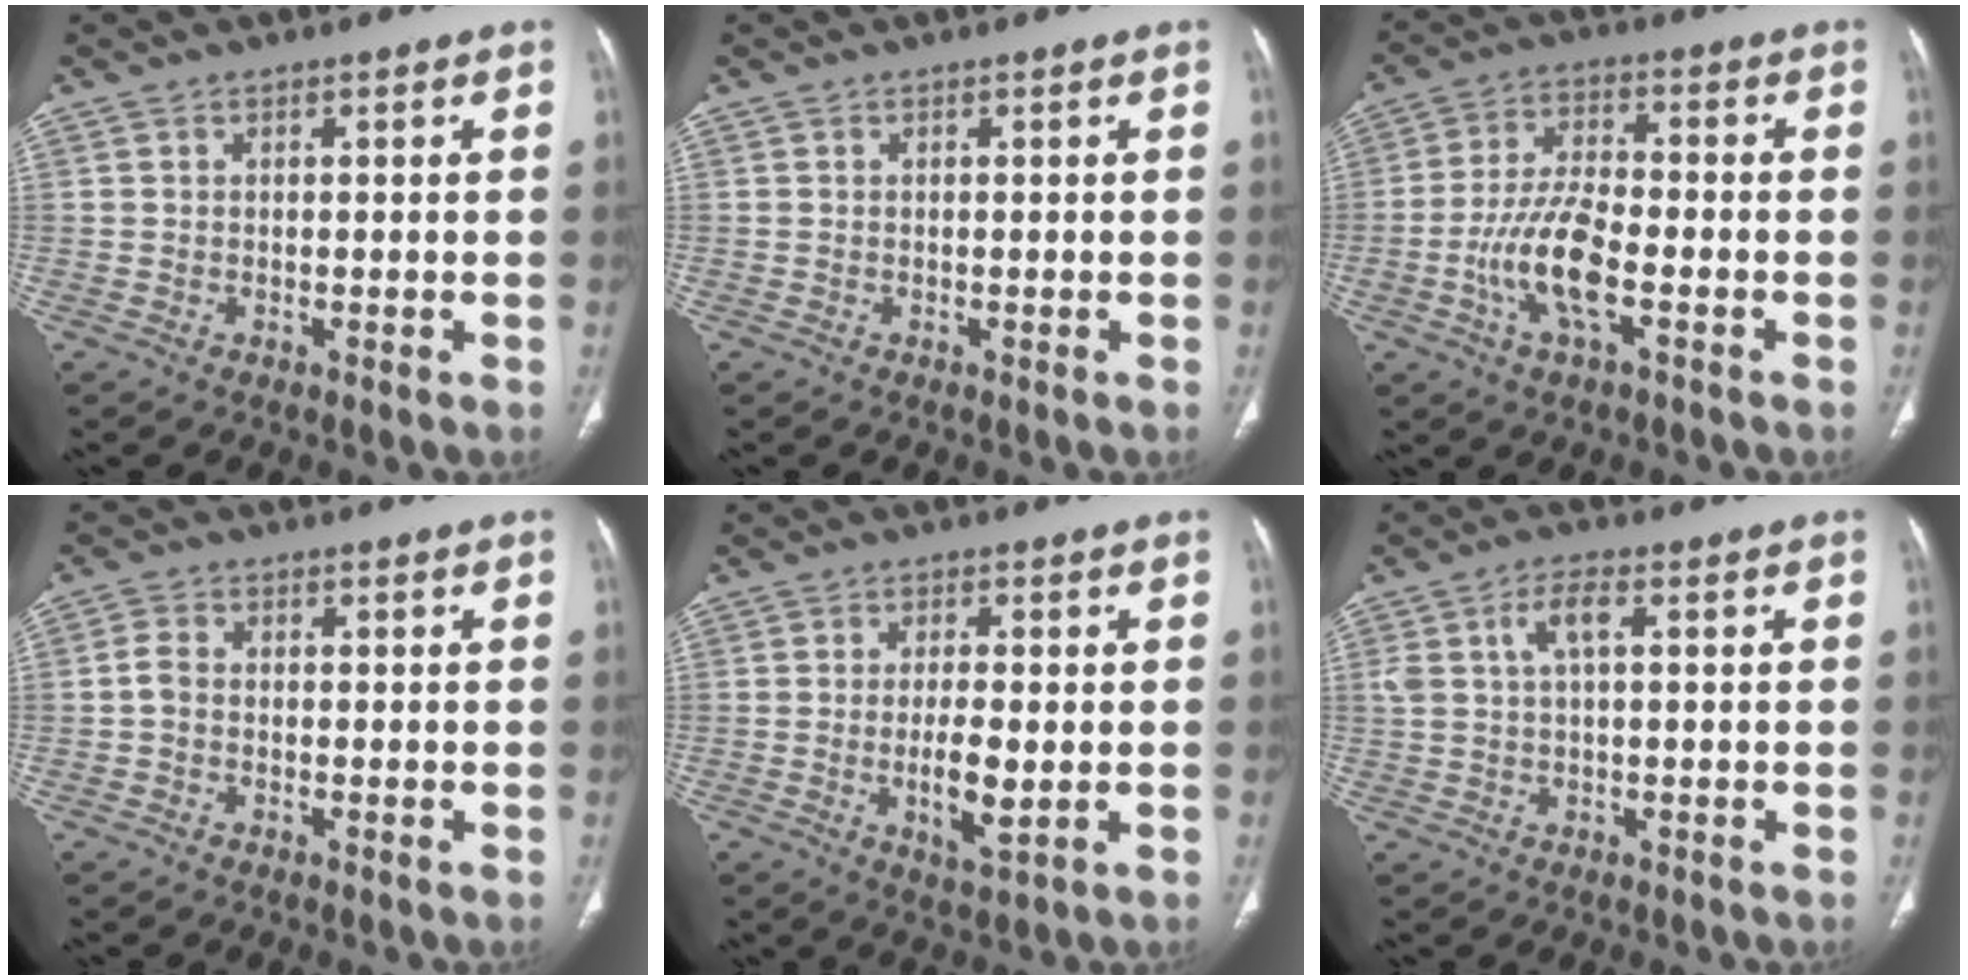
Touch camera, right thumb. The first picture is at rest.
{"total": 0.0}
{"total": 10.3, "force": [-3.4, 4.0, 8.9], "torque": [-0.179, 0.018, -0.067]}
{"total": 2.1, "force": [-0.5, 1.5, 1.4], "torque": [-0.030, 0.007, -0.017]}
{"total": 6.4, "force": [-1.0, 2.0, 6.0], "torque": [-0.107, -0.013, -0.016]}
{"total": 4.6, "force": [1.2, 1.9, 4.0], "torque": [-0.090, 0.016, 0.026]}